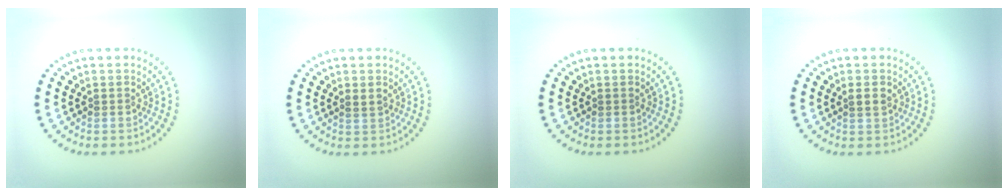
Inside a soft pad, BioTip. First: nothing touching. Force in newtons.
{"total": 0.8, "press": 0.8, "slide": 0.1}
{"total": 0.0}
{"total": 1.3, "press": 1.3, "slide": 0.3}